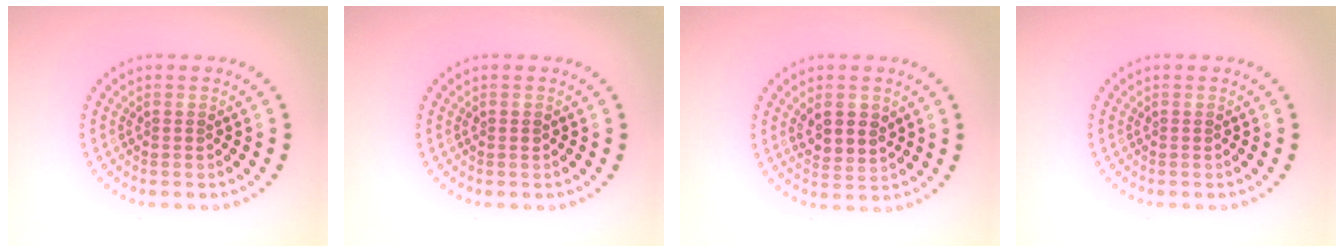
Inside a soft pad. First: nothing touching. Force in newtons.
{"total": 0.6, "press": 0.6, "slide": 0.0}
{"total": 3.0, "press": 2.9, "slide": 0.9}
{"total": 0.0}